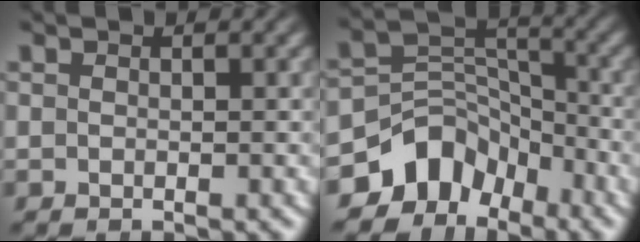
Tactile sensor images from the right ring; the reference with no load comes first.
{"total": 9.4, "force": [-4.0, 7.3, 4.4], "torque": [-0.066, -0.020, -0.069]}